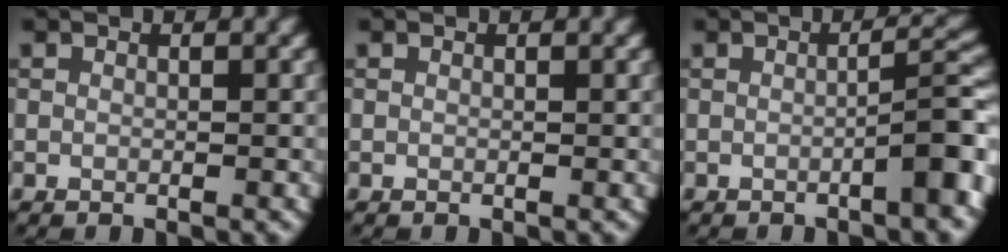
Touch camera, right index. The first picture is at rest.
{"total": 0.0}
{"total": 4.1, "force": [-1.8, 0.6, 3.7], "torque": [-0.047, 0.021, -0.028]}